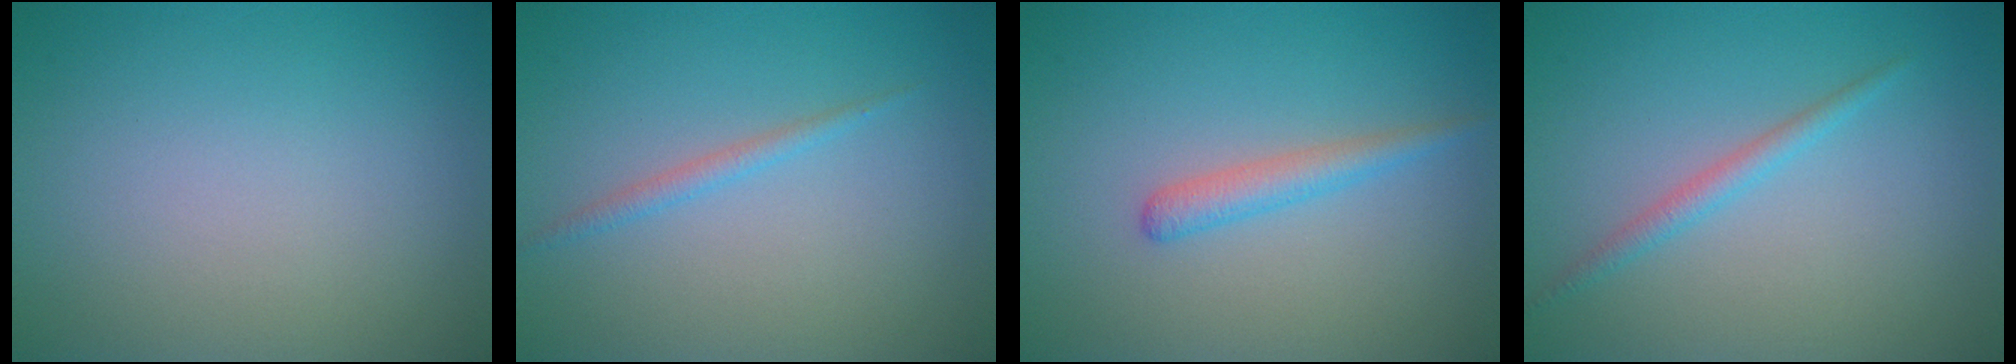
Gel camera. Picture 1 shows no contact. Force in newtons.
{"total": 1.1, "press": 1.1, "slide": 0.0}
{"total": 1.9, "press": 1.9, "slide": 0.0}
{"total": 1.5, "press": 1.5, "slide": 0.1}